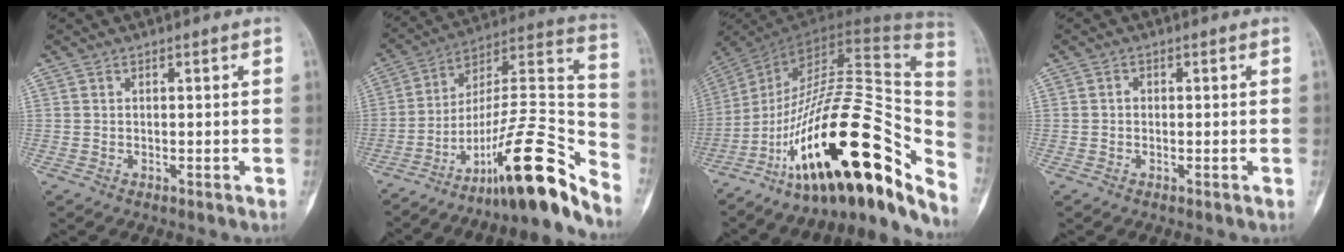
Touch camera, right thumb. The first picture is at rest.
{"total": 22.8, "force": [-15.7, 4.1, 16.1], "torque": [-0.226, 0.127, -0.253]}
{"total": 32.7, "force": [-17.3, 10.5, 25.6], "torque": [-0.323, 0.099, -0.272]}
{"total": 1.0, "force": [0.0, 0.9, 0.5], "torque": [-0.003, 0.004, -0.003]}